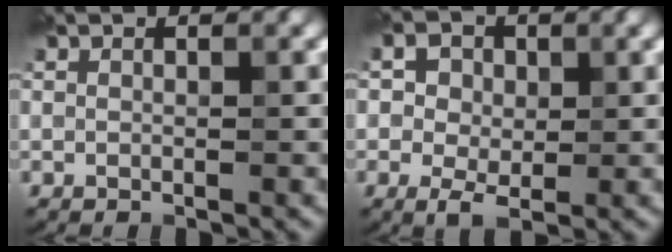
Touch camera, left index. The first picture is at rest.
{"total": 3.4, "force": [0.1, 2.6, 2.2], "torque": [-0.037, -0.001, -0.005]}